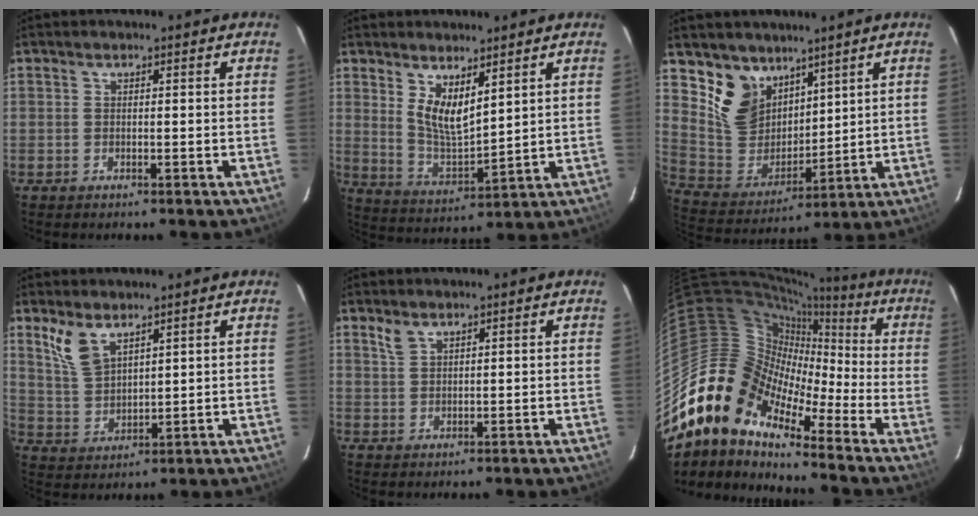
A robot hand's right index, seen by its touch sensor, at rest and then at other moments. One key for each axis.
{"total": 8.0, "fx": 4.4, "fy": 3.0, "fz": 6.0, "tx": -0.108, "ty": -0.014, "tz": 0.093}
{"total": 12.0, "fx": 7.9, "fy": 8.2, "fz": 3.8, "tx": -0.081, "ty": 0.004, "tz": 0.176}
{"total": 7.0, "fx": 4.7, "fy": 3.1, "fz": 4.1, "tx": -0.083, "ty": 0.004, "tz": 0.106}
{"total": 2.2, "fx": 1.7, "fy": 0.9, "fz": 1.1, "tx": -0.023, "ty": 0.003, "tz": 0.035}
{"total": 12.9, "fx": -8.8, "fy": 7.6, "fz": 5.6, "tx": -0.086, "ty": 0.014, "tz": -0.193}